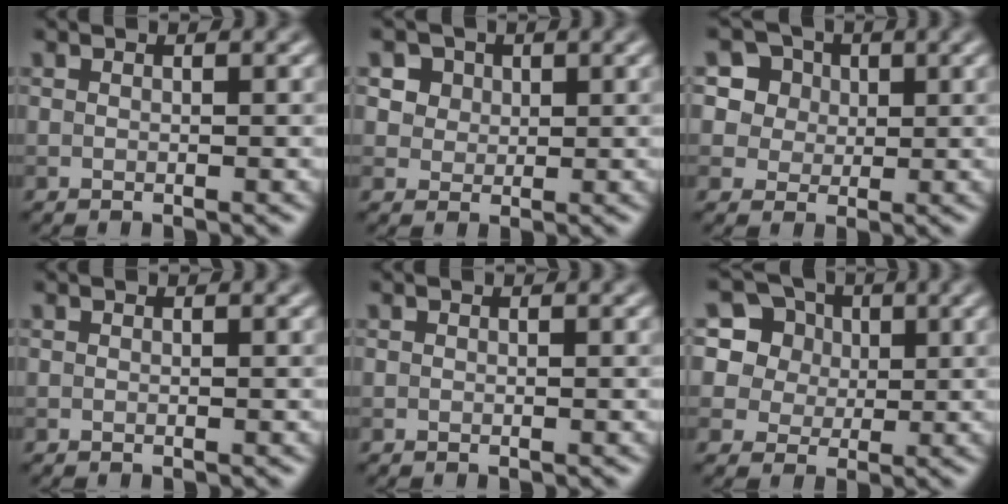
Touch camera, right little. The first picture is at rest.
{"total": 5.4, "force": [2.8, 4.1, 2.2], "torque": [-0.043, 0.008, 0.041]}
{"total": 7.2, "force": [3.5, 5.8, 2.5], "torque": [-0.051, 0.016, 0.048]}
{"total": 0.0}
{"total": 0.0}
{"total": 11.1, "force": [5.5, 8.7, 4.2], "torque": [-0.118, 0.031, 0.088]}